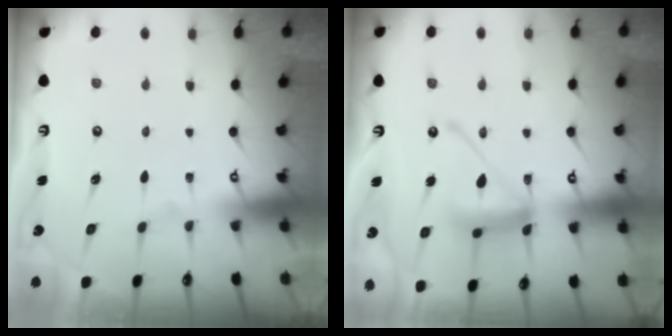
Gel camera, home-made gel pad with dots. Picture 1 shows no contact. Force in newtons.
{"total": 14.2, "press": 14.1, "slide": 1.3}